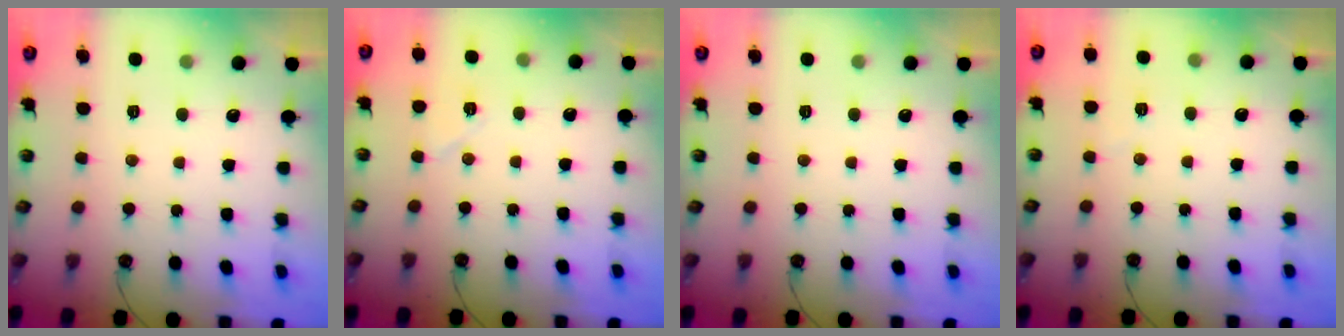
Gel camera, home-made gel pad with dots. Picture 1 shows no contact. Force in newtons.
{"total": 5.9, "press": 5.6, "slide": 2.0}
{"total": 0.0}
{"total": 1.5, "press": 1.5, "slide": 0.5}